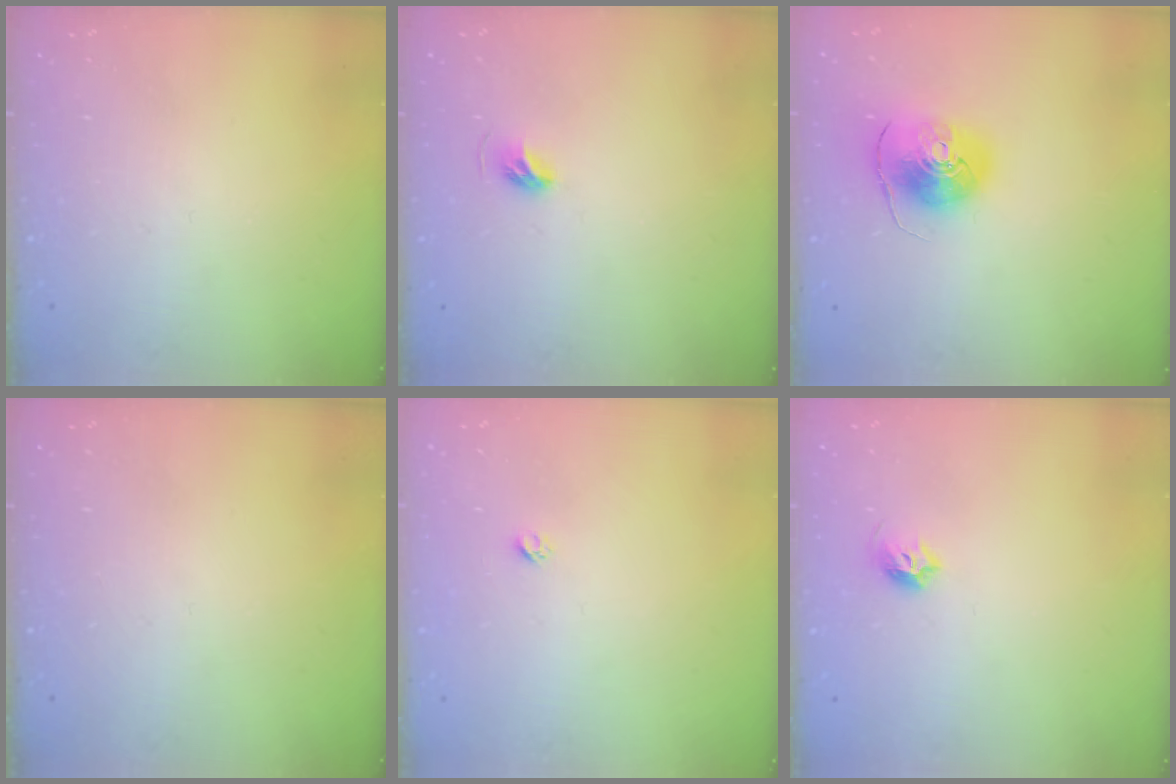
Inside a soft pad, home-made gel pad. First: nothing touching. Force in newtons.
{"total": 4.9, "press": 4.8, "slide": 1.1}
{"total": 10.2, "press": 10.1, "slide": 1.1}
{"total": 0.0}
{"total": 1.9, "press": 1.9, "slide": 0.1}
{"total": 5.6, "press": 5.5, "slide": 1.3}